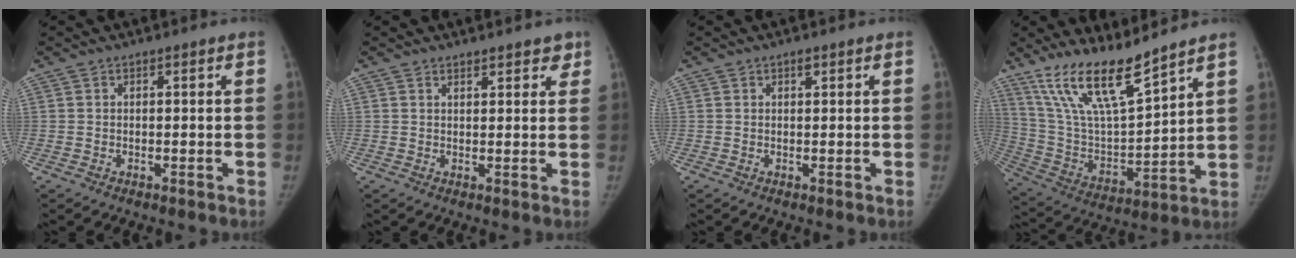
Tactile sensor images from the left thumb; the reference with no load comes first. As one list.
[{"total": 3.6, "force": [2.8, 1.5, 1.6], "torque": [0.007, -0.012, 0.036]}, {"total": 0.8, "force": [0.6, 0.3, 0.6], "torque": [-0.008, -0.002, 0.009]}, {"total": 16.7, "force": [12.7, 3.2, 10.4], "torque": [-0.179, -0.067, 0.254]}]